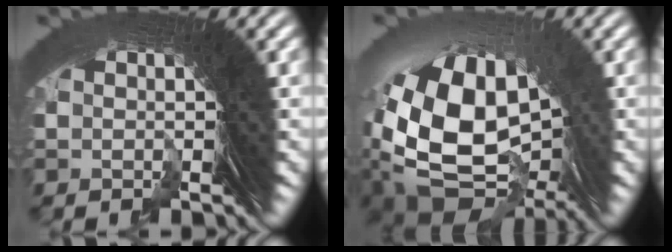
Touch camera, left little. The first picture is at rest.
{"total": 11.6, "force": [-2.5, 8.0, 8.0], "torque": [-0.177, -0.059, -0.008]}